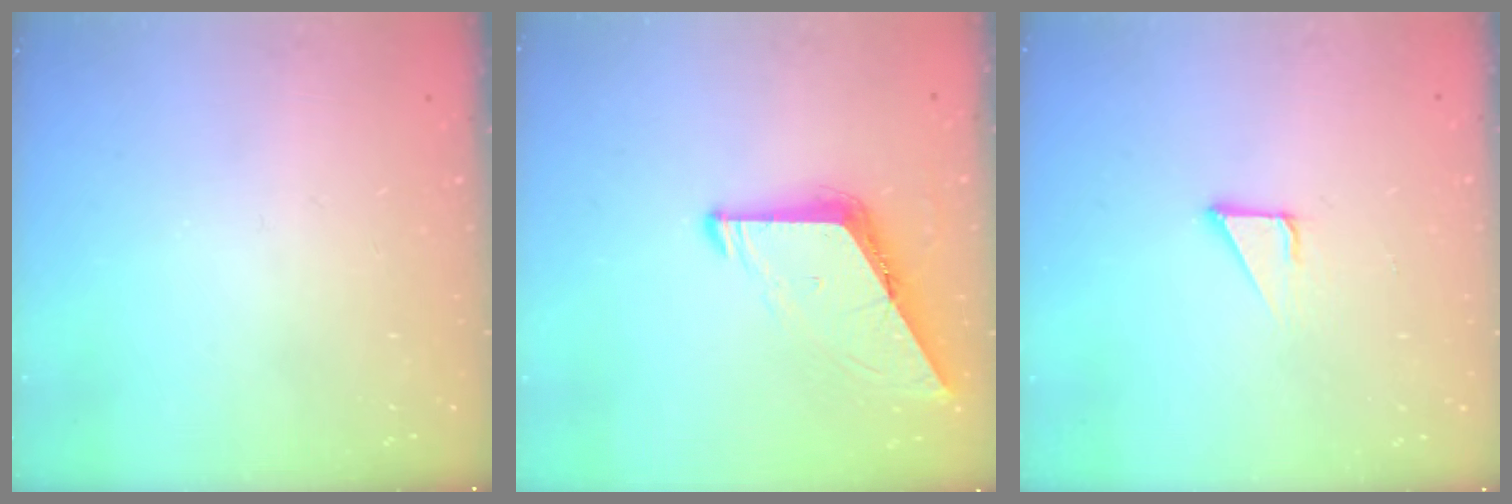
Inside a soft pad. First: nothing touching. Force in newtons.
{"total": 8.6, "press": 8.5, "slide": 0.9}
{"total": 2.1, "press": 2.1, "slide": 0.1}